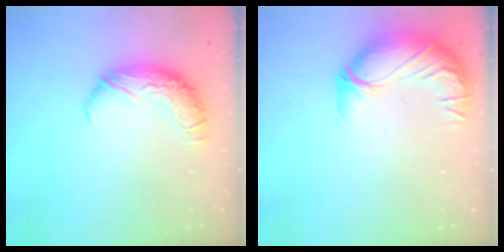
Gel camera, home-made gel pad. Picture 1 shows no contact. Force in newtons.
{"total": 2.8, "press": 0.0, "slide": 2.8}